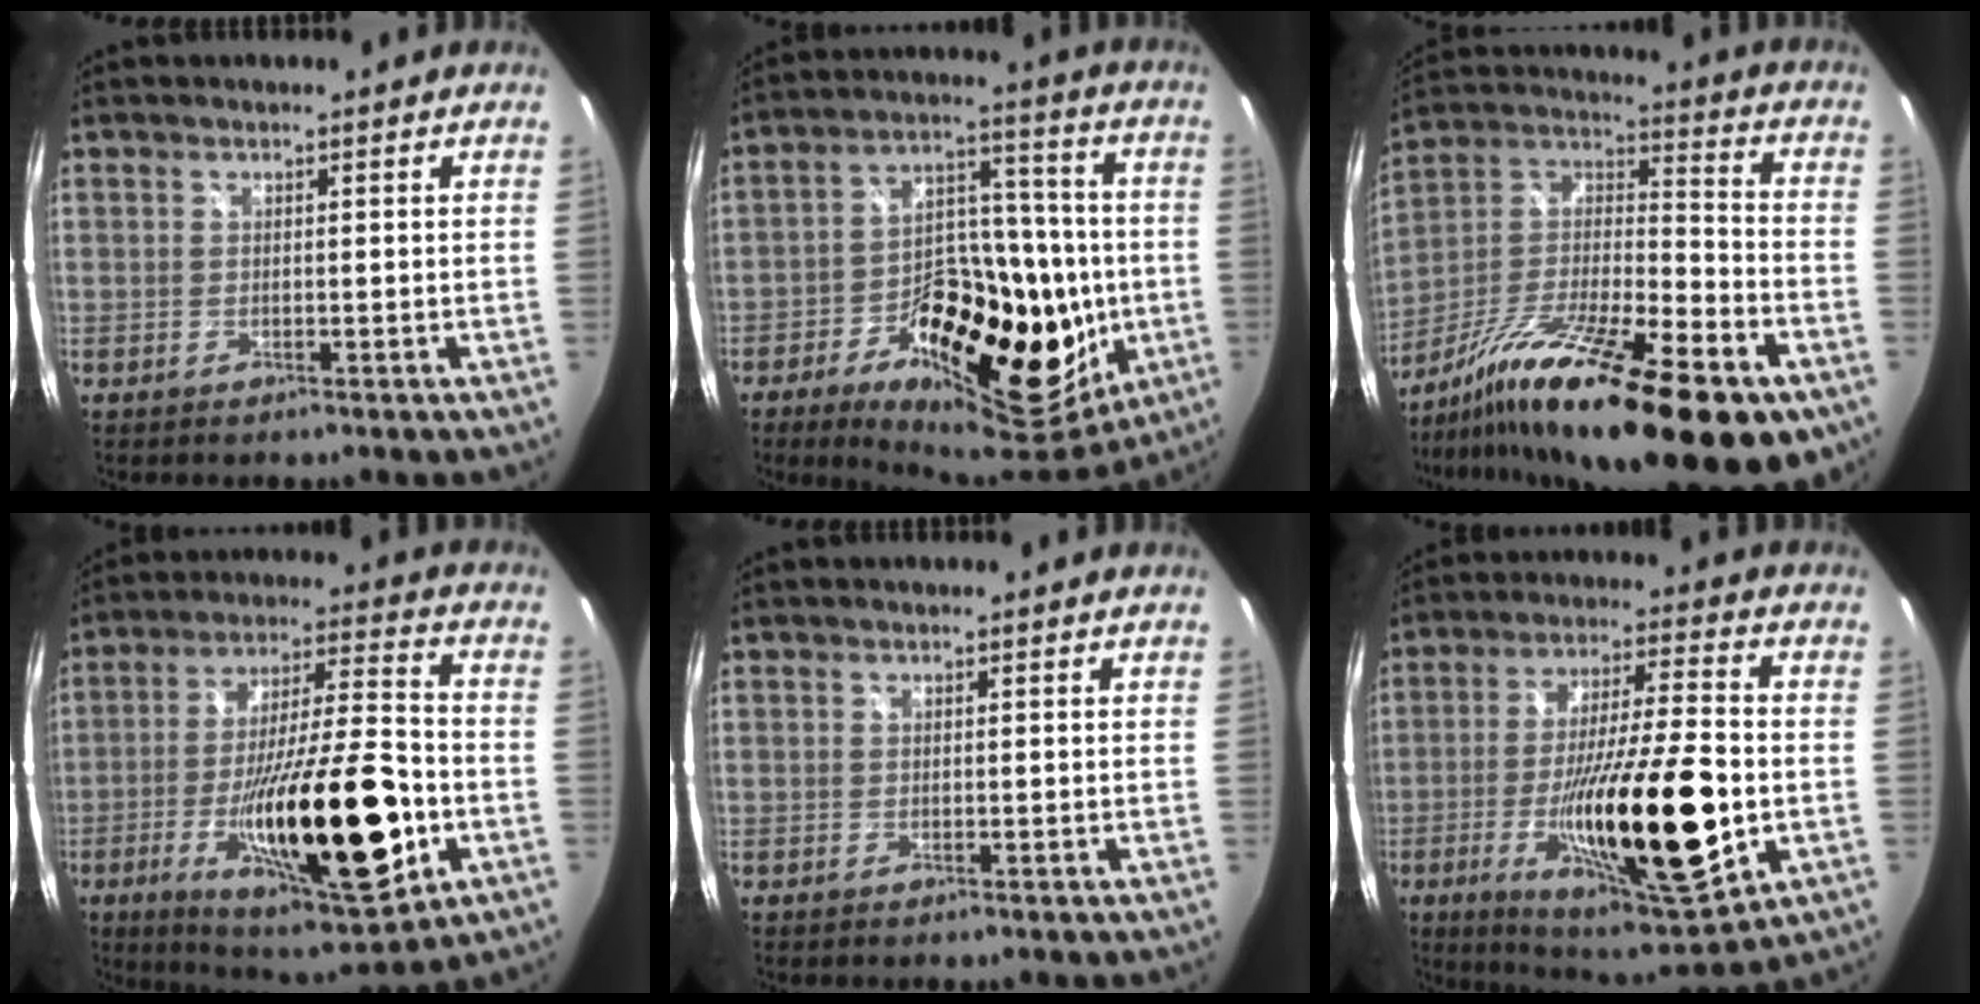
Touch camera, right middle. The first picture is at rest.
{"total": 26.0, "force": [-8.7, 13.5, 20.5], "torque": [-0.333, 0.007, -0.112]}
{"total": 30.0, "force": [-17.5, 7.5, 23.2], "torque": [-0.381, -0.034, -0.285]}
{"total": 26.5, "force": [-8.4, 6.4, 24.3], "torque": [-0.415, -0.029, -0.122]}
{"total": 0.0}
{"total": 24.7, "force": [-6.4, 5.5, 23.2], "torque": [-0.404, -0.033, -0.092]}